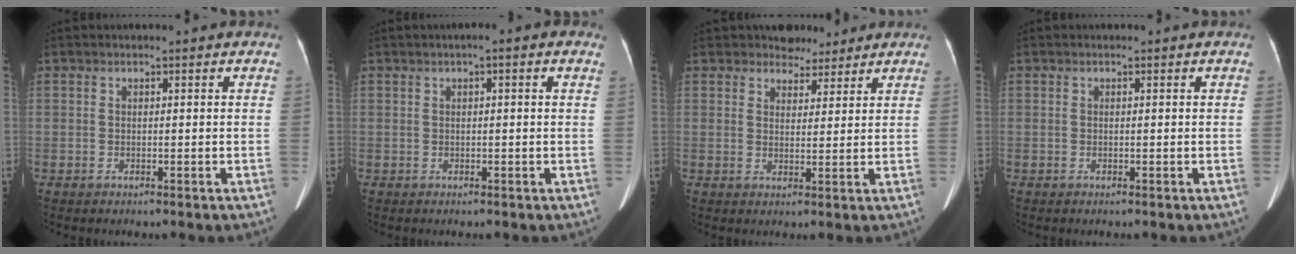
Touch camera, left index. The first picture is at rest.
{"total": 1.7, "force": [0.6, 0.3, 1.5], "torque": [-0.022, 0.017, 0.008]}
{"total": 3.6, "force": [3.1, 1.9, 0.3], "torque": [0.000, 0.001, 0.048]}
{"total": 0.0}